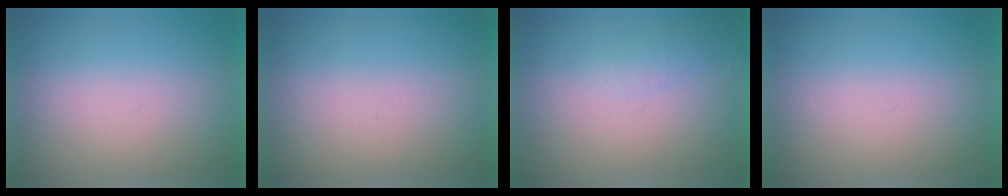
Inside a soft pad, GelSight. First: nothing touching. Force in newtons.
{"total": 0.0}
{"total": 1.1}
{"total": 0.0}